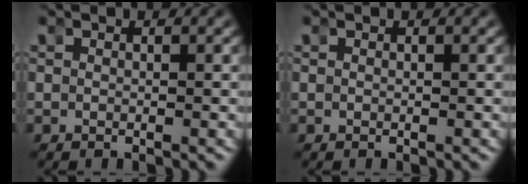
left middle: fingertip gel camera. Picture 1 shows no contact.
{"total": 0.0}